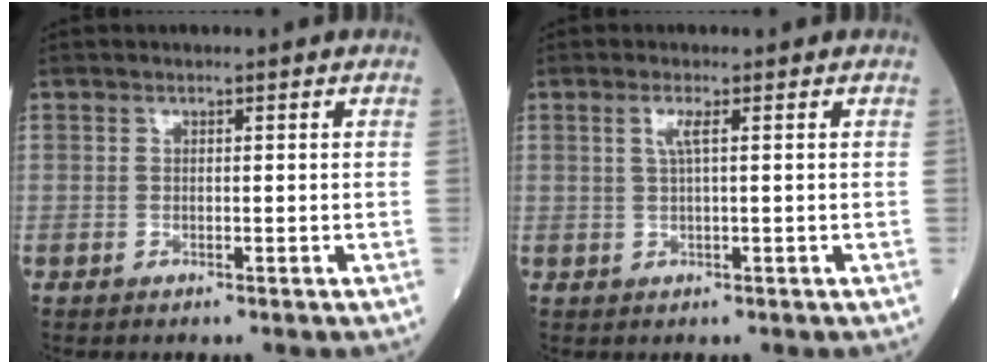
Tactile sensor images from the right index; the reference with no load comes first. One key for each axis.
{"total": 1.9, "fx": 0.6, "fy": -0.1, "fz": 1.8, "tx": -0.042, "ty": 0.003, "tz": 0.010}